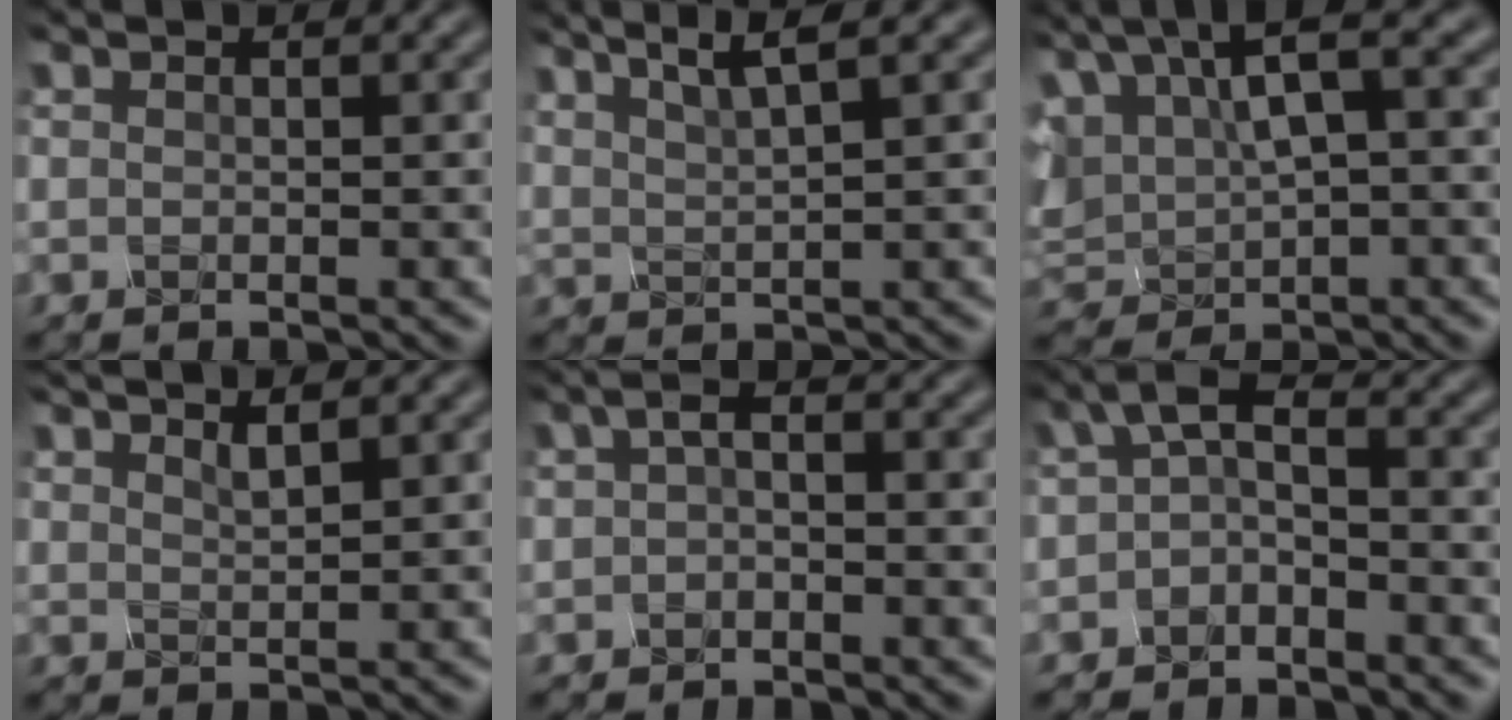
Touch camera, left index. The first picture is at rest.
{"total": 3.5, "force": [2.3, 0.5, 2.6], "torque": [-0.043, 0.010, 0.045]}
{"total": 7.4, "force": [2.8, 3.1, 6.1], "torque": [-0.137, 0.023, 0.048]}
{"total": 1.4, "force": [1.0, 0.3, 0.8], "torque": [-0.010, 0.003, 0.019]}
{"total": 1.6, "force": [-0.3, 0.9, 1.3], "torque": [-0.026, 0.011, -0.009]}
{"total": 3.0, "force": [-0.8, 1.7, 2.4], "torque": [-0.045, 0.014, -0.023]}